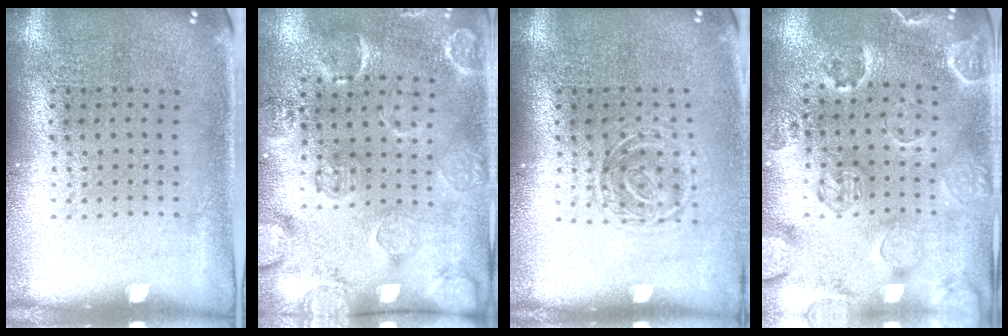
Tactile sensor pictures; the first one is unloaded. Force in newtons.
{"total": 2.8, "press": 1.9, "slide": 2.1}
{"total": 1.4, "press": 1.1, "slide": 0.9}
{"total": 2.4, "press": 2.1, "slide": 1.1}